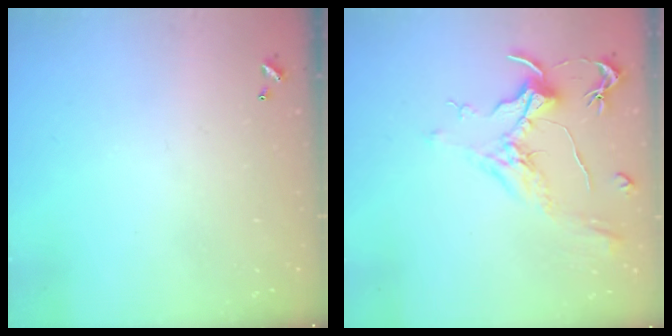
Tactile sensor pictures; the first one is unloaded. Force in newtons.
{"total": 2.1, "press": 2.0, "slide": 0.8}